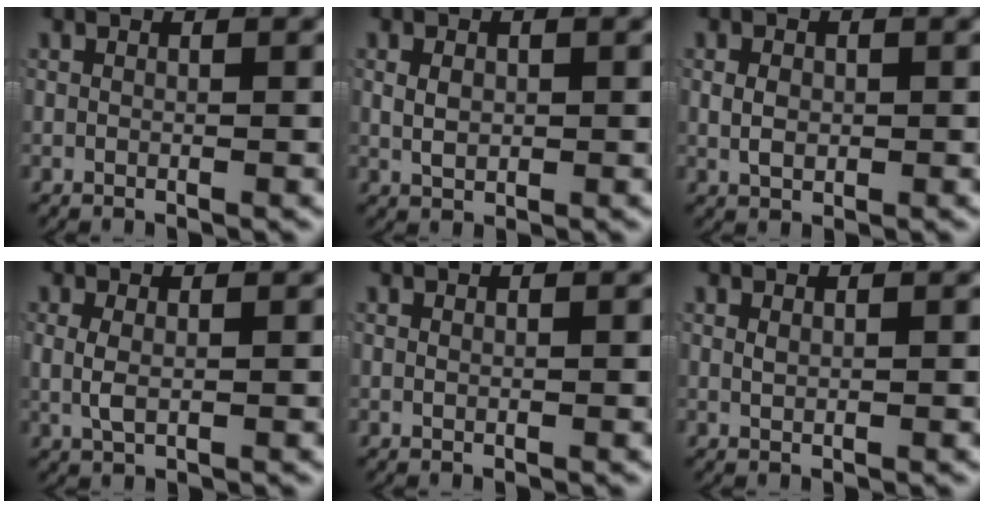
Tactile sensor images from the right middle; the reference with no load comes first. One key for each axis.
{"total": 1.7, "fx": 0.2, "fy": 1.1, "fz": 1.3, "tx": -0.024, "ty": -0.007, "tz": 0.013}
{"total": 1.6, "fx": 0.0, "fy": 1.0, "fz": 1.2, "tx": -0.018, "ty": -0.004, "tz": 0.008}
{"total": 1.9, "fx": 0.3, "fy": 0.9, "fz": 1.7, "tx": -0.041, "ty": -0.009, "tz": 0.012}
{"total": 0.0}
{"total": 0.5, "fx": 0.3, "fy": 0.0, "fz": 0.4, "tx": -0.012, "ty": -0.008, "tz": 0.012}